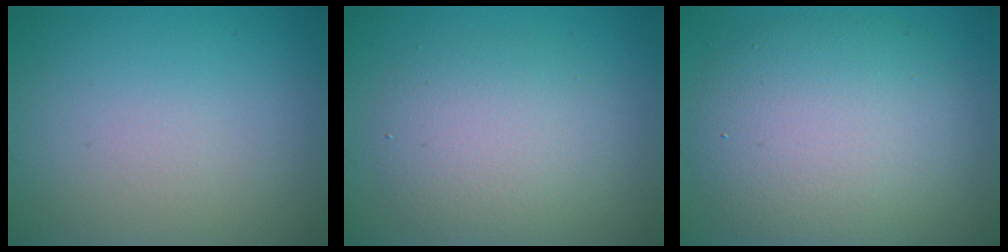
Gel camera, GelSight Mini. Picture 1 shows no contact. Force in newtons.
{"total": 4.6, "press": 4.6, "slide": 0.4}
{"total": 8.8, "press": 8.8, "slide": 0.7}